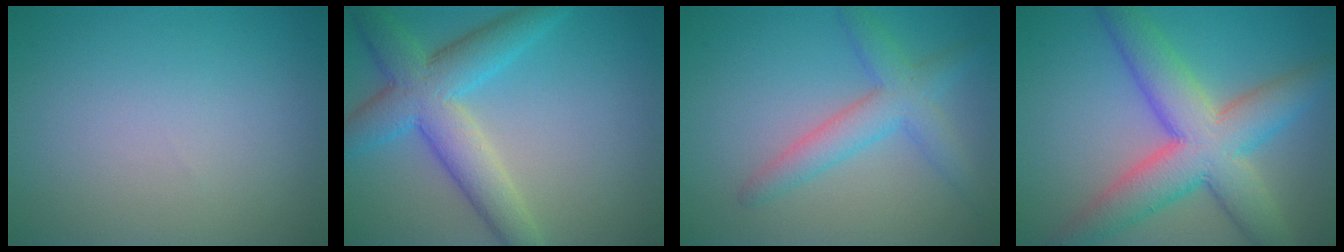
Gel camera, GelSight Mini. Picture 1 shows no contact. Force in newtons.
{"total": 6.9, "press": 6.9, "slide": 0.3}
{"total": 3.9, "press": 3.9, "slide": 0.1}
{"total": 9.0, "press": 9.0, "slide": 0.3}